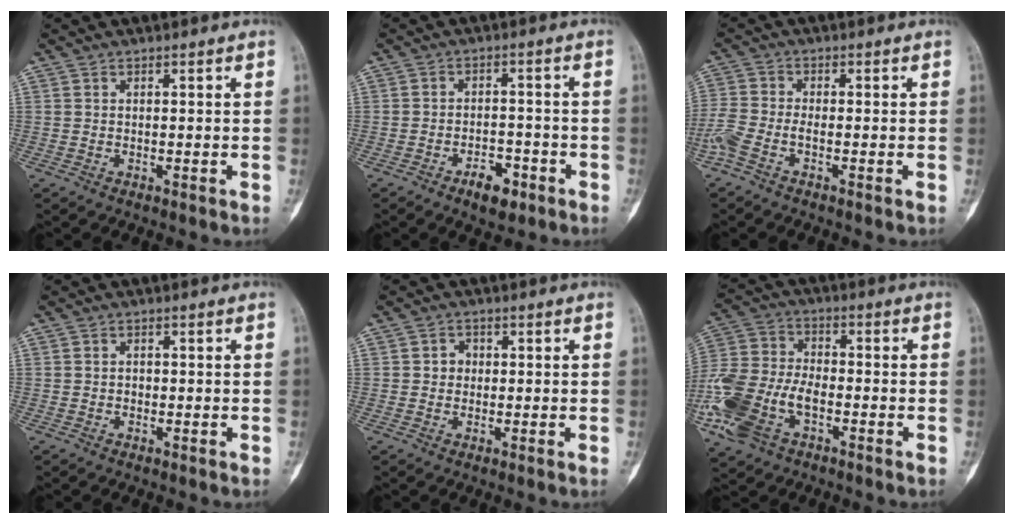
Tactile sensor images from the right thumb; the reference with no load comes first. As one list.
[{"total": 5.1, "force": [-3.1, 2.8, 3.0], "torque": [-0.033, 0.021, -0.046]}, {"total": 5.3, "force": [-3.1, 2.0, 3.8], "torque": [-0.107, 0.012, -0.065]}, {"total": 0.9, "force": [-0.2, 0.8, 0.4], "torque": [-0.003, 0.003, -0.005]}, {"total": 2.3, "force": [0.1, 2.1, 0.9], "torque": [0.000, 0.007, -0.001]}, {"total": 16.7, "force": [-6.4, 10.0, 11.7], "torque": [-0.265, 0.020, -0.122]}]